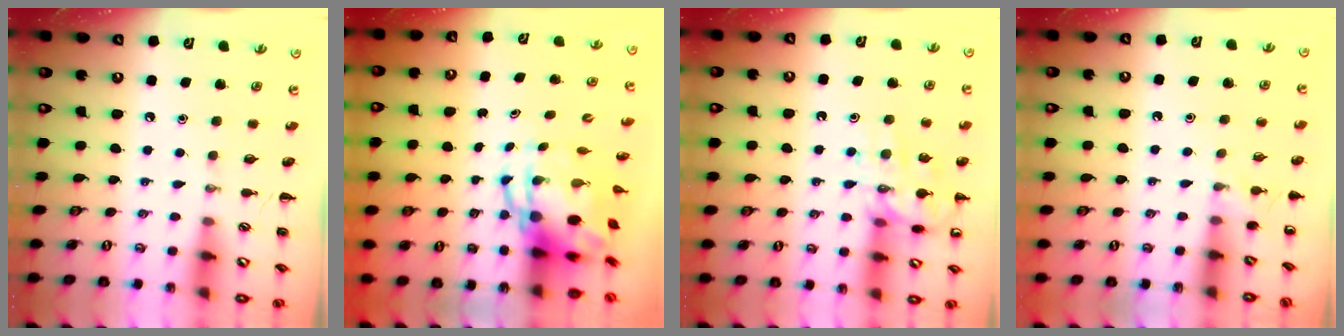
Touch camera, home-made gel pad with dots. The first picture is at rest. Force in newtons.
{"total": 6.6, "press": 6.3, "slide": 2.1}
{"total": 13.4, "press": 13.3, "slide": 1.4}
{"total": 4.9, "press": 4.6, "slide": 1.6}